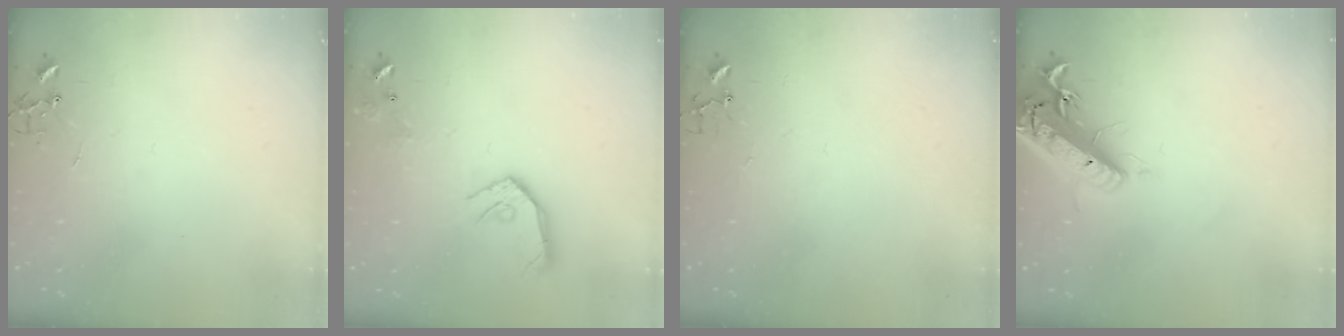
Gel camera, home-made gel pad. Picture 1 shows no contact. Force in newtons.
{"total": 11.7, "press": 11.6, "slide": 1.2}
{"total": 4.1, "press": 4.1, "slide": 0.2}
{"total": 20.7, "press": 20.3, "slide": 4.2}